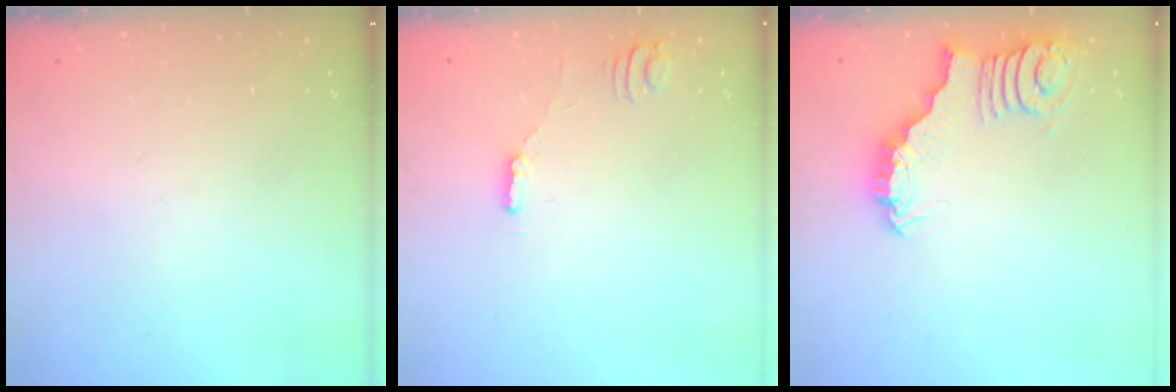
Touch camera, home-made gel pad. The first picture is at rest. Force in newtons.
{"total": 0.9, "press": 0.9, "slide": 0.3}
{"total": 3.3, "press": 3.3, "slide": 0.1}